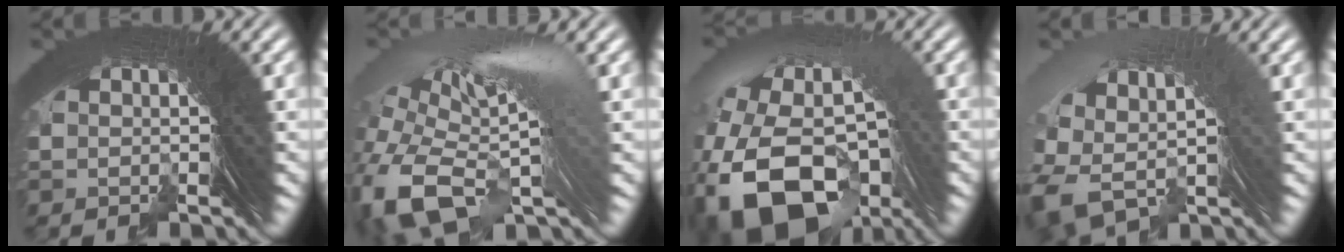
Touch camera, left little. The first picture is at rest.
{"total": 7.0, "force": [-1.8, 3.6, 5.7], "torque": [-0.114, -0.016, -0.017]}
{"total": 12.5, "force": [-4.8, 8.2, 8.1], "torque": [-0.195, -0.062, -0.052]}
{"total": 5.3, "force": [-0.2, 3.7, 3.8], "torque": [-0.086, -0.016, 0.011]}